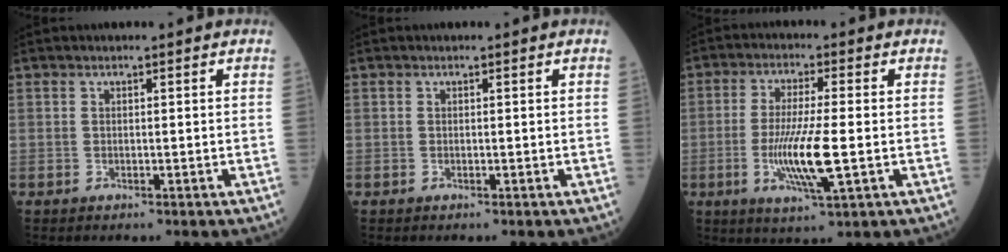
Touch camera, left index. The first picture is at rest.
{"total": 0.0}
{"total": 9.1, "force": [-1.8, 0.6, 8.9], "torque": [-0.177, -0.018, -0.035]}